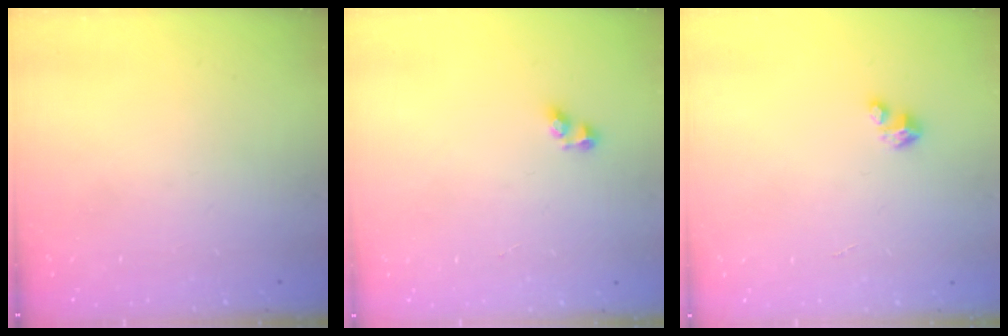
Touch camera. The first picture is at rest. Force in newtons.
{"total": 2.6, "press": 2.3, "slide": 1.1}
{"total": 1.7, "press": 1.6, "slide": 0.1}